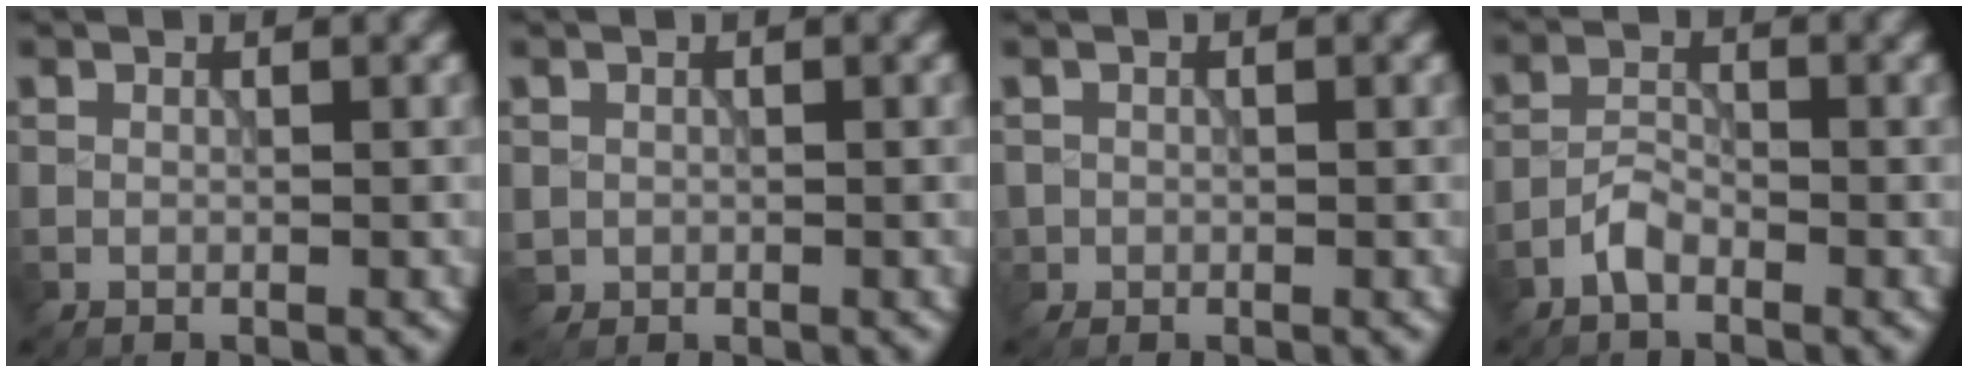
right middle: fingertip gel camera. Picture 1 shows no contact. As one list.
[{"total": 0.9, "force": [0.1, 0.9, 0.0], "torque": [0.006, -0.005, 0.000]}, {"total": 0.8, "force": [-0.3, 0.7, -0.2], "torque": [0.012, -0.006, -0.007]}, {"total": 2.0, "force": [-1.5, 0.8, 1.1], "torque": [-0.020, 0.006, -0.033]}]